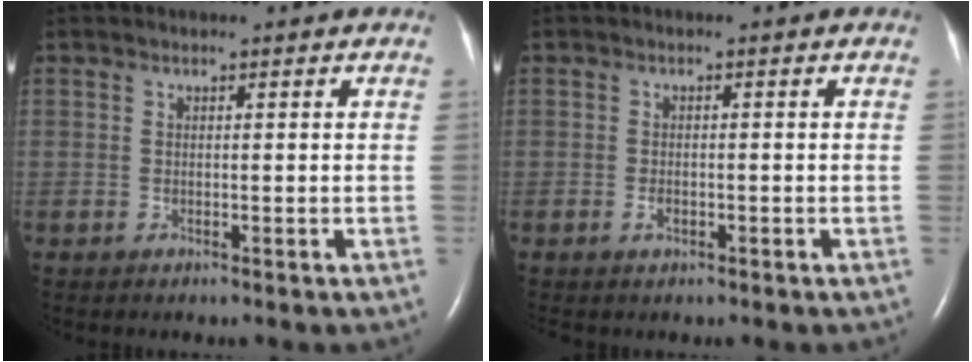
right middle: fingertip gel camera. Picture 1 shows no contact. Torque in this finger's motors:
{"motor_torque": [0.20, -0.29, 0.00, 0.02]}